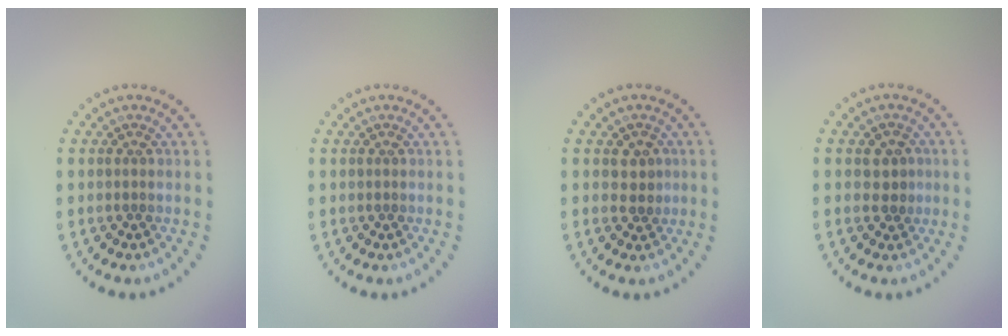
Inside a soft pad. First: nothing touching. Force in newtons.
{"total": 0.0}
{"total": 1.9, "press": 1.7, "slide": 0.7}
{"total": 1.9, "press": 1.8, "slide": 0.6}